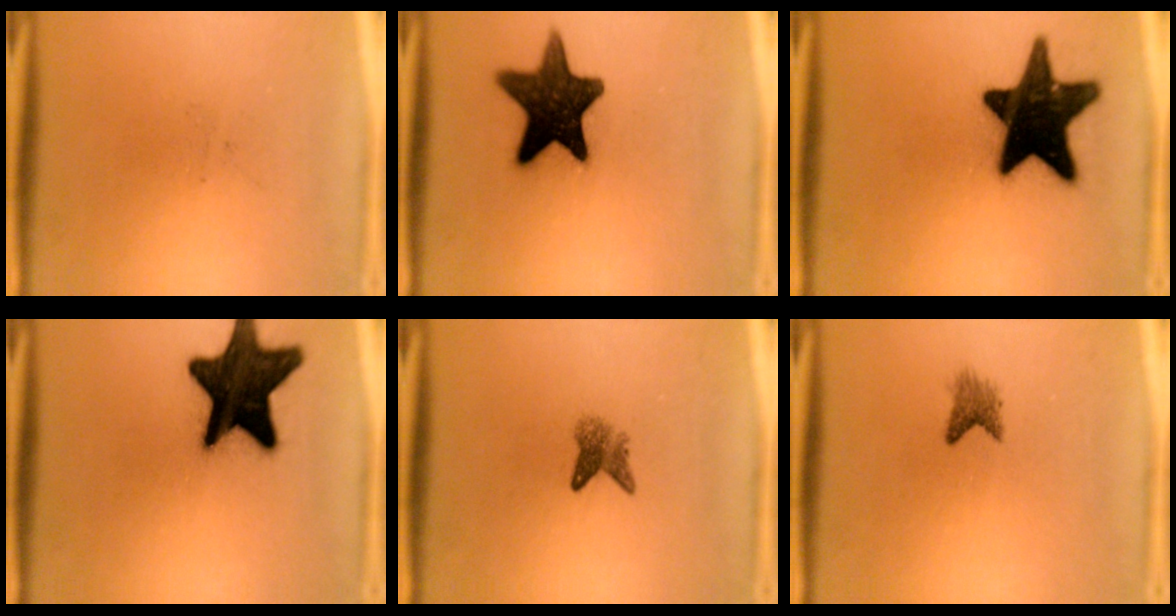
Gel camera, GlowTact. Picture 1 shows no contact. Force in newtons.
{"total": 15.3}
{"total": 19.0}
{"total": 19.0}
{"total": 2.6}
{"total": 2.1}